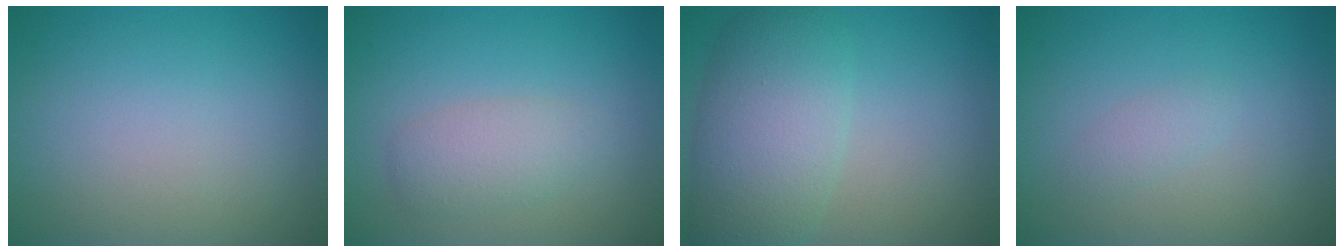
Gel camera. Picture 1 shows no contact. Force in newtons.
{"total": 2.6, "press": 2.6, "slide": 0.3}
{"total": 6.8, "press": 6.8, "slide": 0.3}
{"total": 1.1, "press": 1.1, "slide": 0.1}